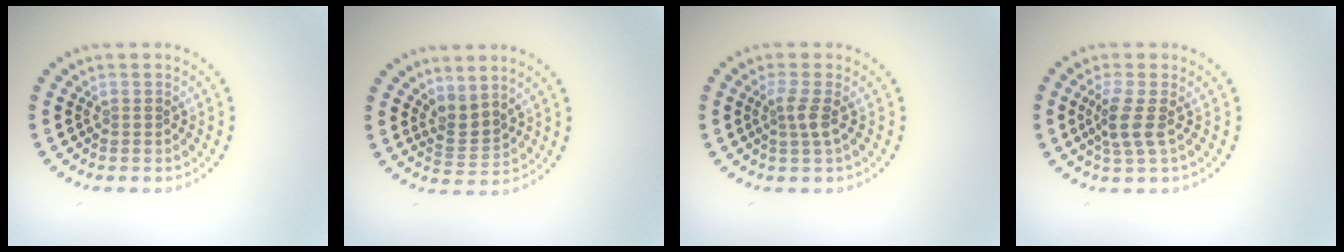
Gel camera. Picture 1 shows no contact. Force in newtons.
{"total": 2.2, "press": 1.5, "slide": 1.7}
{"total": 1.8, "press": 1.3, "slide": 1.2}
{"total": 2.5, "press": 2.0, "slide": 1.5}